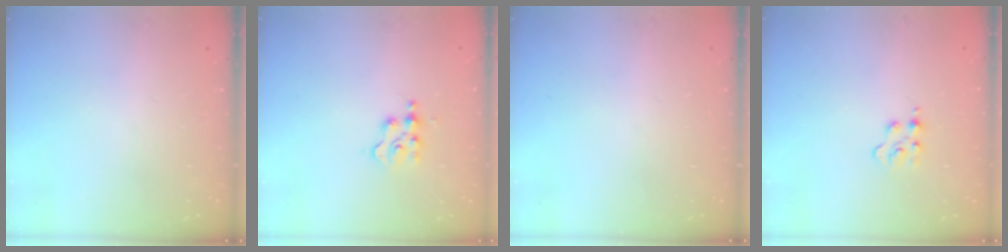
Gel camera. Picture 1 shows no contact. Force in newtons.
{"total": 2.6, "press": 2.6, "slide": 0.3}
{"total": 0.0}
{"total": 2.2, "press": 2.2, "slide": 0.5}